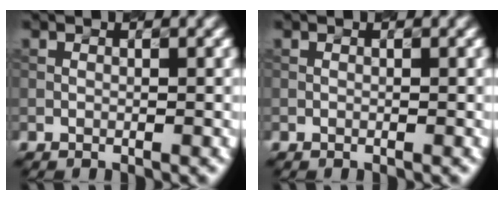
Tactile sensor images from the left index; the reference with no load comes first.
{"total": 0.0}